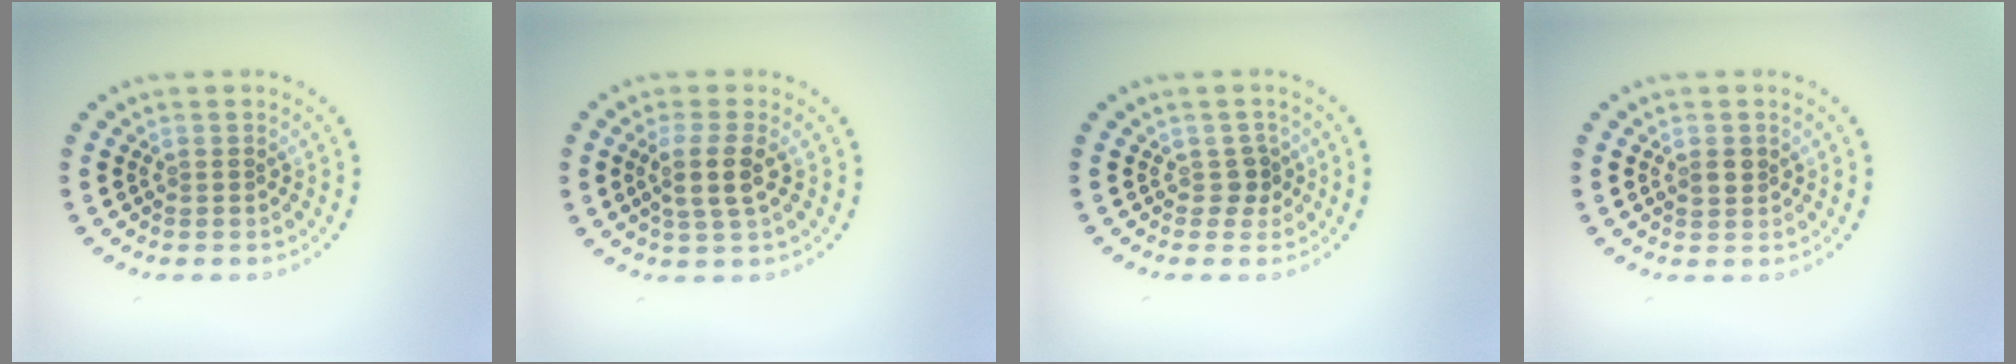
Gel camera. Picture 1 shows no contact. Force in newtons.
{"total": 2.8, "press": 2.6, "slide": 1.2}
{"total": 1.3, "press": 1.1, "slide": 0.8}
{"total": 1.3, "press": 1.2, "slide": 0.3}